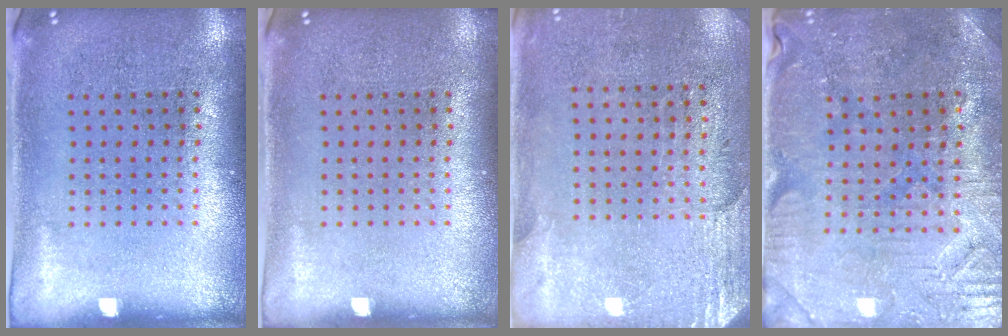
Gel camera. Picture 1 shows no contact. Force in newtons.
{"total": 0.0}
{"total": 2.7, "press": 2.3, "slide": 1.4}
{"total": 1.2, "press": 1.1, "slide": 0.4}